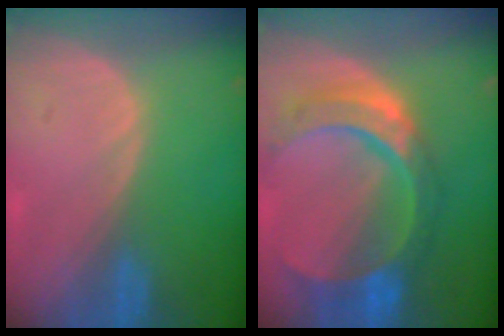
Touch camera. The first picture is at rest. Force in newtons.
{"total": 11.0, "press": 9.2, "slide": 6.0}